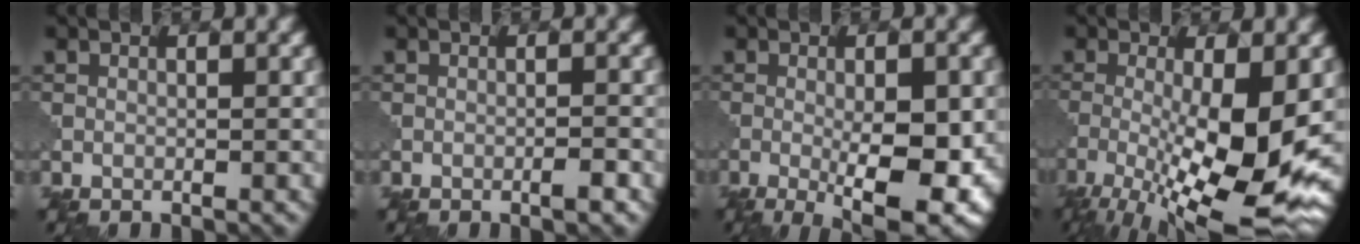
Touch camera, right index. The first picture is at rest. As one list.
[{"total": 1.1, "force": [-0.6, 0.1, 0.9], "torque": [-0.014, 0.003, -0.013]}, {"total": 9.2, "force": [-2.1, 2.7, 8.6], "torque": [-0.135, -0.018, -0.024]}, {"total": 11.2, "force": [-3.2, 2.8, 10.4], "torque": [-0.184, -0.020, -0.048]}]